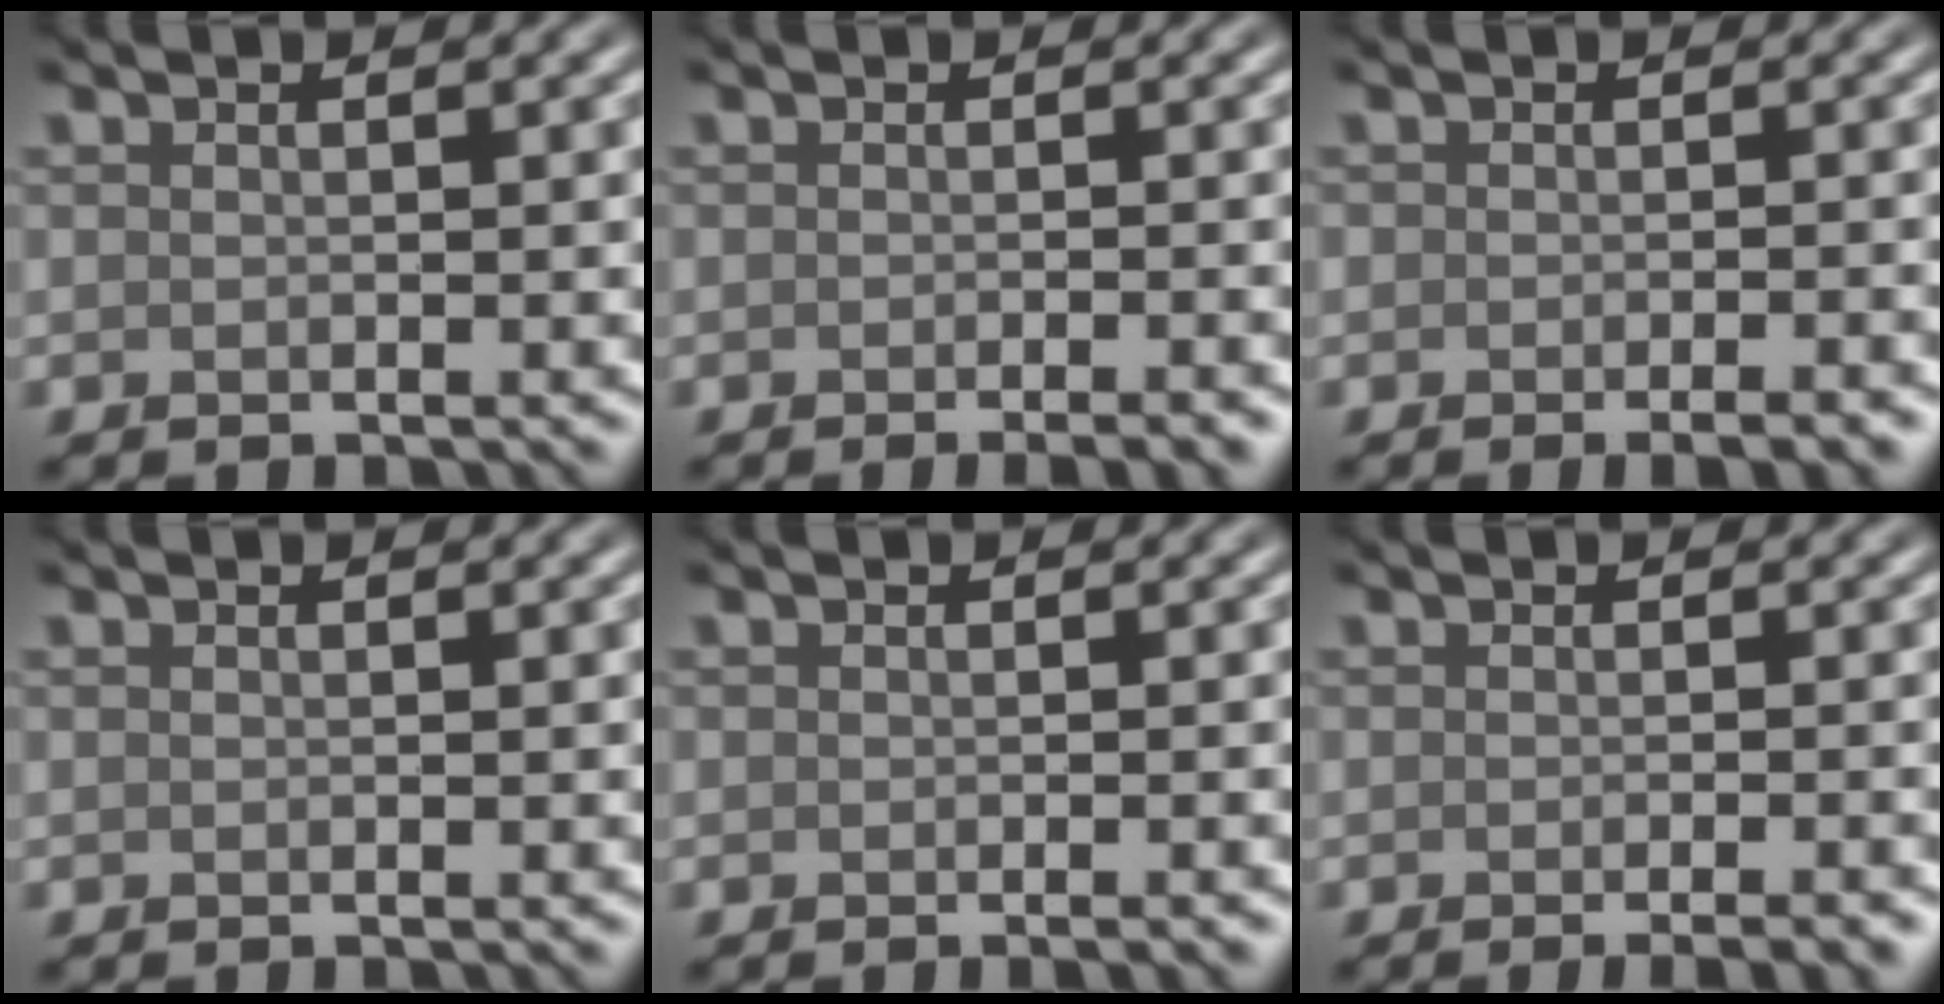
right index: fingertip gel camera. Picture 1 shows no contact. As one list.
[{"total": 2.5, "force": [-1.5, 0.6, 1.9], "torque": [-0.012, 0.000, -0.017]}, {"total": 2.5, "force": [-1.6, 0.5, 1.8], "torque": [-0.019, -0.001, -0.017]}, {"total": 0.0}, {"total": 0.8, "force": [-0.5, 0.1, 0.7], "torque": [-0.008, -0.002, -0.006]}, {"total": 2.9, "force": [-1.6, 0.8, 2.3], "torque": [-0.009, 0.004, -0.018]}]